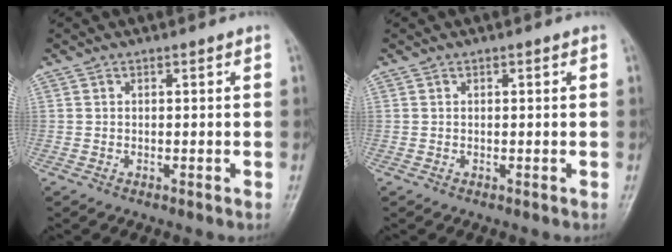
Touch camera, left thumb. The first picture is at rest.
{"total": 0.0}